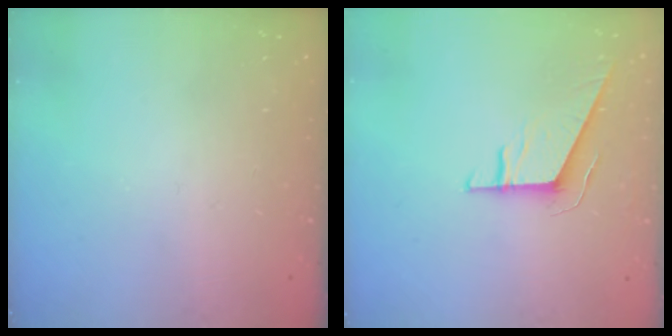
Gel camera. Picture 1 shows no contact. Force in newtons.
{"total": 8.0, "press": 7.9, "slide": 0.3}